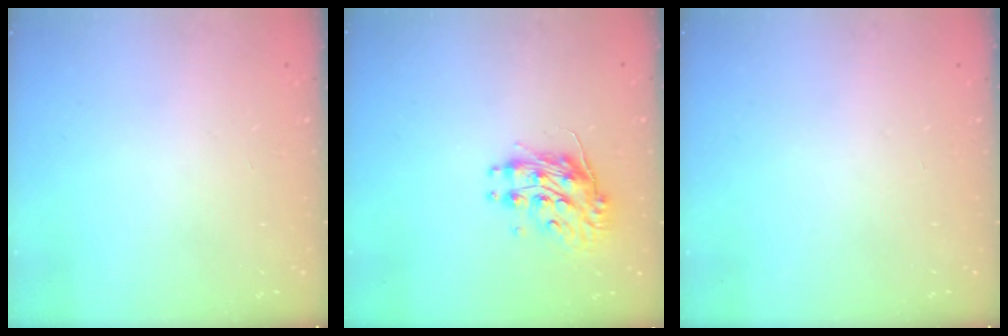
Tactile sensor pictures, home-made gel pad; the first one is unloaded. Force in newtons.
{"total": 10.4, "press": 10.4, "slide": 0.8}
{"total": 0.0}